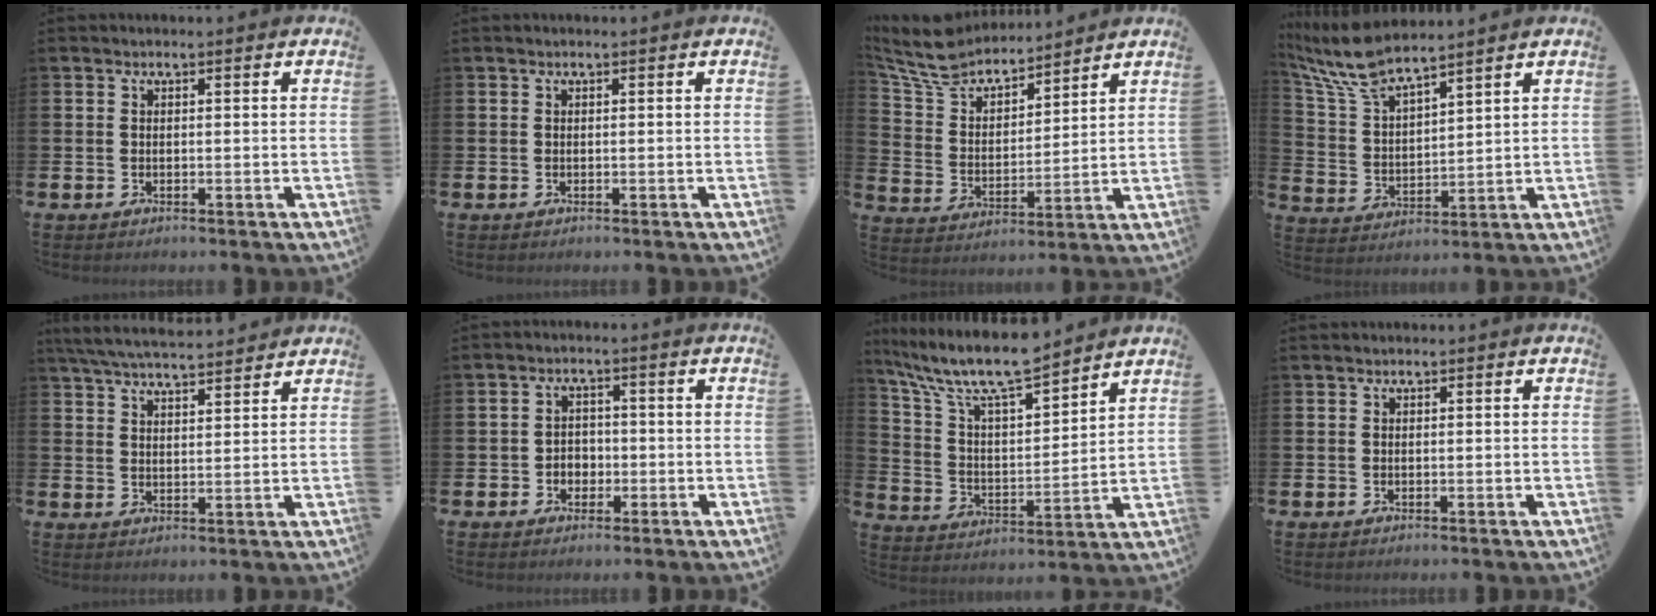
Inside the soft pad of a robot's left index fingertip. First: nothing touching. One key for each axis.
{"total": 0.0}
{"total": 8.0, "fx": 7.4, "fy": 2.6, "fz": 1.6, "tx": -0.076, "ty": -0.046, "tz": 0.134}
{"total": 8.4, "fx": 7.7, "fy": 1.3, "fz": 3.0, "tx": -0.096, "ty": -0.033, "tz": 0.141}
{"total": 5.7, "fx": 5.5, "fy": 0.5, "fz": 1.4, "tx": -0.049, "ty": -0.023, "tz": 0.101}
{"total": 2.5, "fx": -0.9, "fy": 2.2, "fz": 0.9, "tx": -0.013, "ty": 0.003, "tz": -0.025}
{"total": 10.8, "fx": 9.7, "fy": 1.9, "fz": 4.4, "tx": -0.130, "ty": -0.055, "tz": 0.171}
{"total": 0.0}